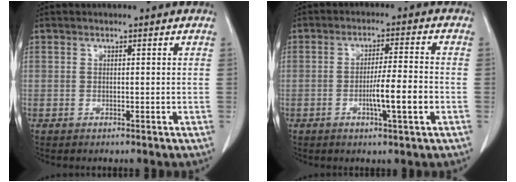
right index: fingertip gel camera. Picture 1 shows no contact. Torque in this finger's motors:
{"motor_torque": [1.06, -0.49, 0.49, 0.13]}